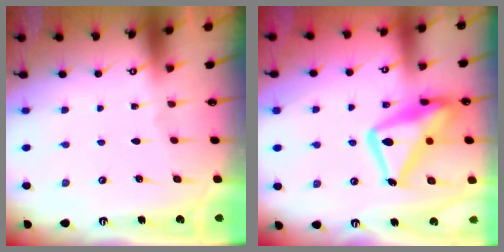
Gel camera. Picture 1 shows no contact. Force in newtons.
{"total": 20.2, "press": 20.1, "slide": 1.9}